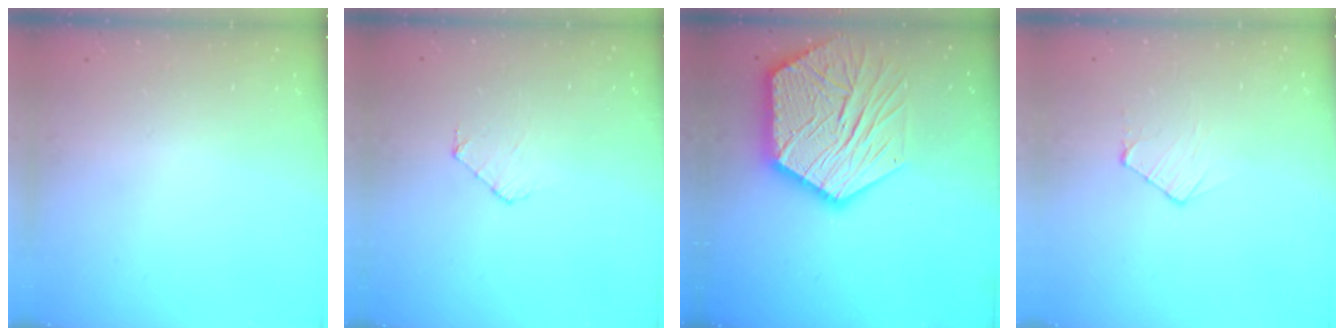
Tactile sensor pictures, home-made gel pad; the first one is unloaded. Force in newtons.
{"total": 4.3, "press": 4.3, "slide": 0.4}
{"total": 25.2, "press": 25.1, "slide": 2.2}
{"total": 4.8, "press": 4.7, "slide": 0.5}